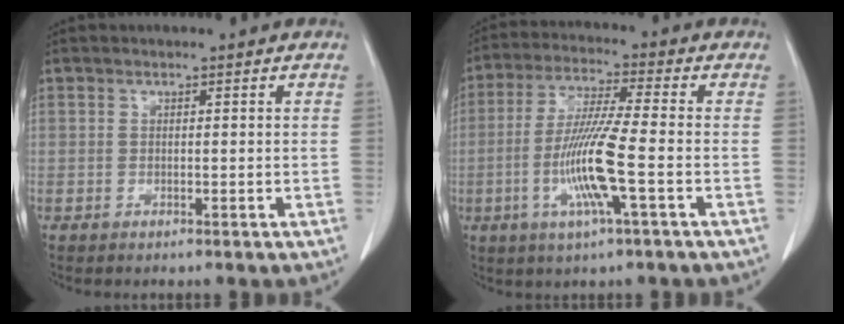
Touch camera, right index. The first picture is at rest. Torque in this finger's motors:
{"motor_torque": [1.71, -0.43, 0.74, 0.15]}